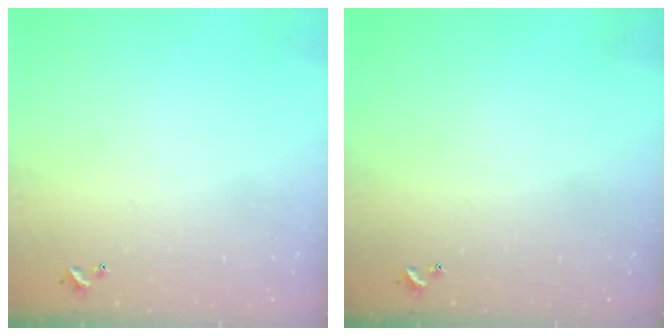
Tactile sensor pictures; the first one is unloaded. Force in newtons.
{"total": 0.0}